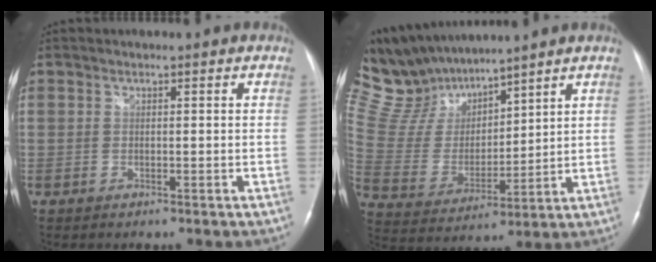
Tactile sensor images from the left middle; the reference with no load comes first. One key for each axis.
{"total": 13.1, "fx": 12.0, "fy": 3.6, "fz": 3.6, "tx": -0.097, "ty": 0.016, "tz": 0.251}